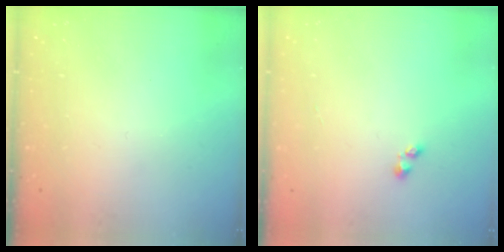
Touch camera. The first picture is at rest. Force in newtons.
{"total": 1.6, "press": 1.5, "slide": 0.4}